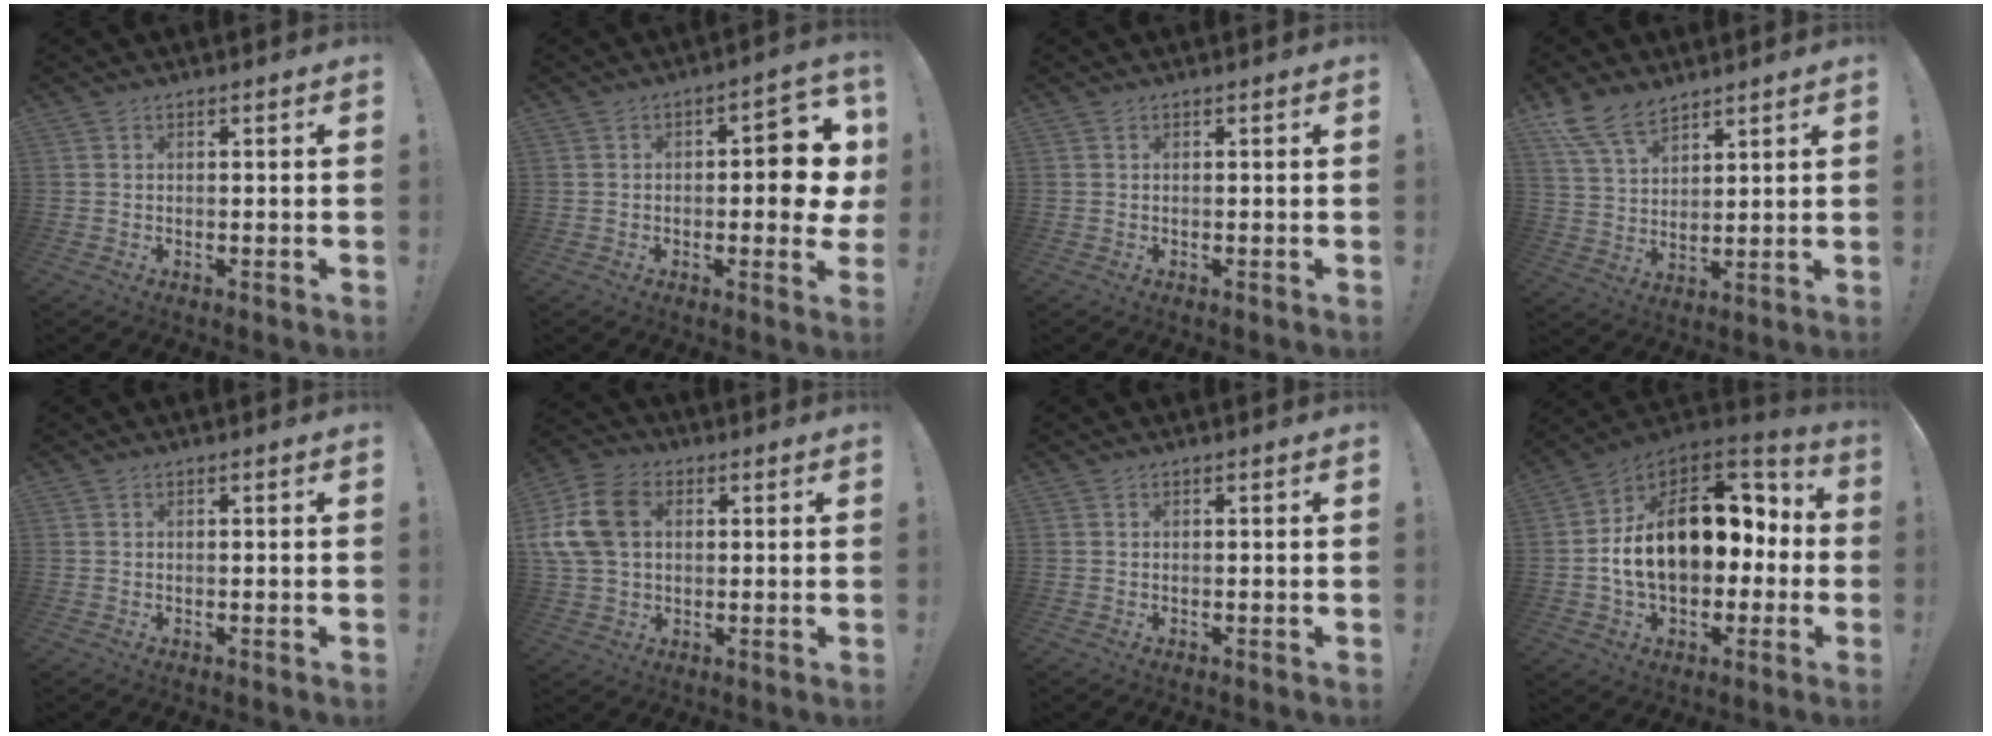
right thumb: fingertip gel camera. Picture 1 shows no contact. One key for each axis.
{"total": 9.2, "fx": 0.0, "fy": 4.3, "fz": 8.1, "tx": -0.080, "ty": 0.000, "tz": -0.004}
{"total": 0.0}
{"total": 10.9, "fx": 8.4, "fy": 5.3, "fz": 4.7, "tx": -0.100, "ty": -0.041, "tz": 0.166}
{"total": 0.0}
{"total": 15.1, "fx": 3.3, "fy": 11.0, "fz": 9.7, "tx": -0.203, "ty": 0.006, "tz": 0.068}
{"total": 0.0}
{"total": 22.7, "fx": 1.4, "fy": 14.7, "fz": 17.3, "tx": -0.269, "ty": 0.013, "tz": 0.045}